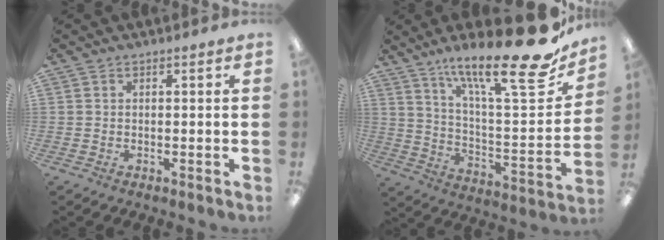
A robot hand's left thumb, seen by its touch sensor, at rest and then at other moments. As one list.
[{"total": 23.9, "force": [17.8, 4.4, 15.4], "torque": [-0.217, -0.133, 0.276]}]